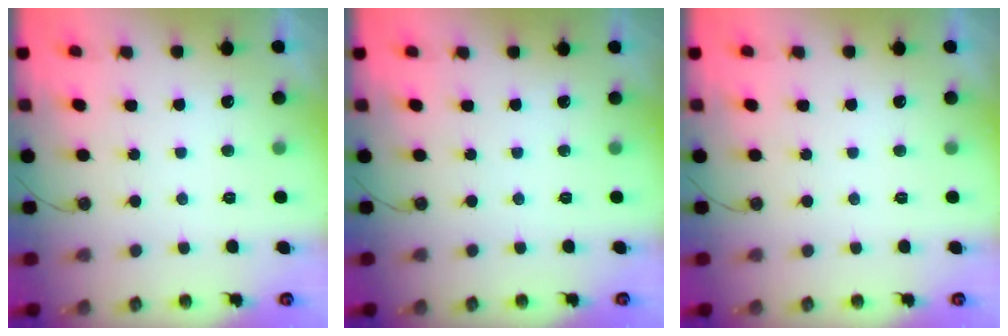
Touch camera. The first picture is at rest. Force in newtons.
{"total": 0.0}
{"total": 0.0}